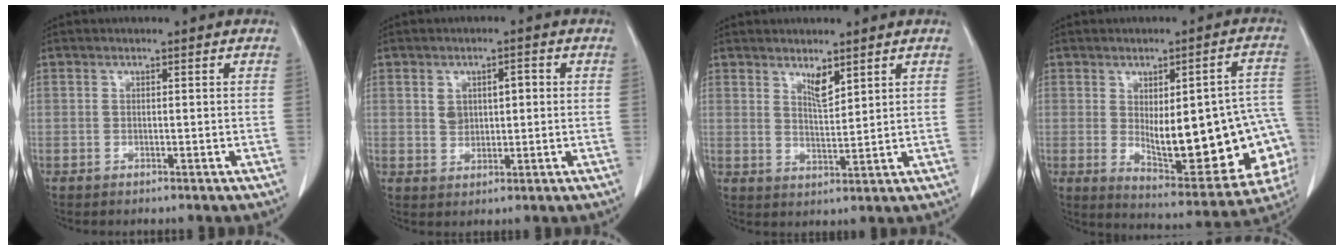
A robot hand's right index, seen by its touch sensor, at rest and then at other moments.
{"total": 4.2, "force": [0.9, 2.7, 3.1], "torque": [-0.055, 0.015, 0.025]}
{"total": 3.4, "force": [2.5, 0.7, 2.3], "torque": [-0.044, -0.009, 0.050]}
{"total": 21.9, "force": [-2.3, 6.7, 20.7], "torque": [-0.205, 0.018, 0.004]}